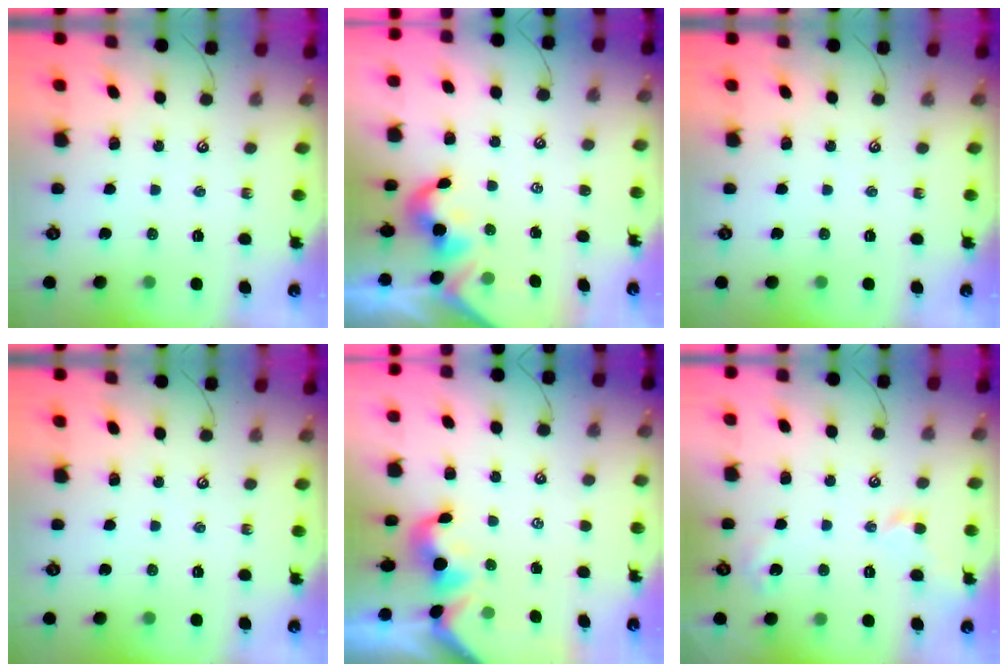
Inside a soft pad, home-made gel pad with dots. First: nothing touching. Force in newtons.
{"total": 2.0, "press": 1.9, "slide": 0.5}
{"total": 0.0}
{"total": 0.0}
{"total": 1.2, "press": 1.1, "slide": 0.3}
{"total": 2.9, "press": 2.8, "slide": 0.7}